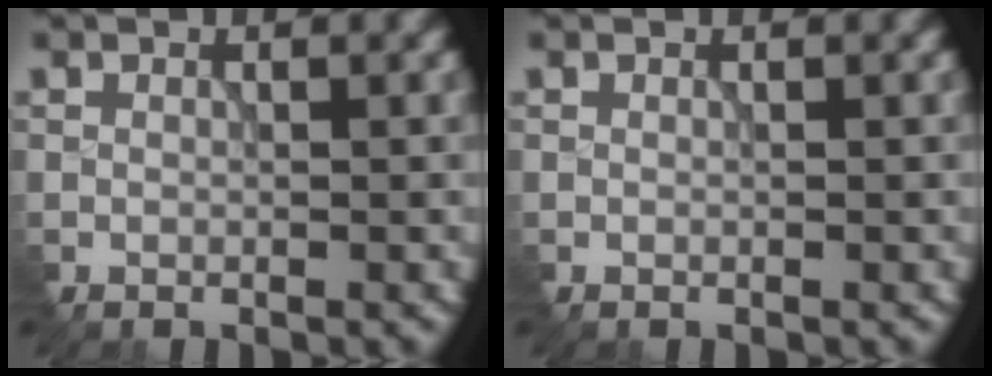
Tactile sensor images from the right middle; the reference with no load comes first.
{"total": 0.0}